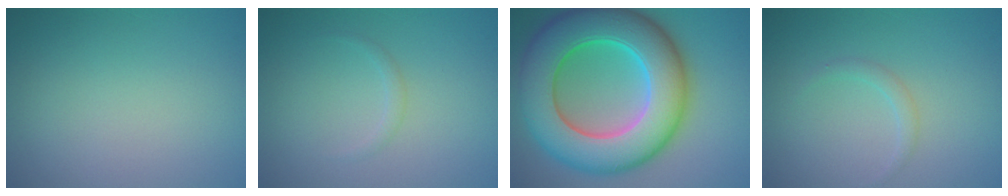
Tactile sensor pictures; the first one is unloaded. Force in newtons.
{"total": 0.6, "press": 0.6, "slide": 0.1}
{"total": 13.4, "press": 13.4, "slide": 0.3}
{"total": 1.0, "press": 1.0, "slide": 0.0}